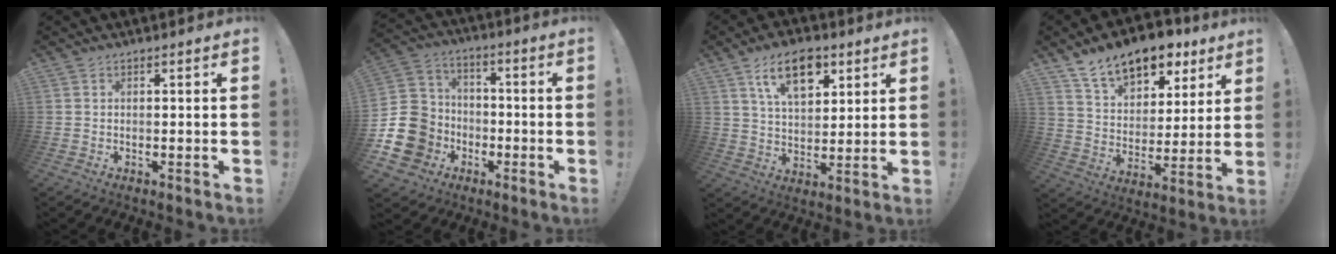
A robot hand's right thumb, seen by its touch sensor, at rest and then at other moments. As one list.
[{"total": 17.2, "force": [-5.5, 14.9, 6.5], "torque": [-0.116, 0.038, -0.083]}, {"total": 13.4, "force": [7.2, 7.5, 8.4], "torque": [-0.137, -0.016, 0.131]}, {"total": 15.8, "force": [11.3, 8.4, 7.0], "torque": [-0.103, -0.076, 0.203]}]